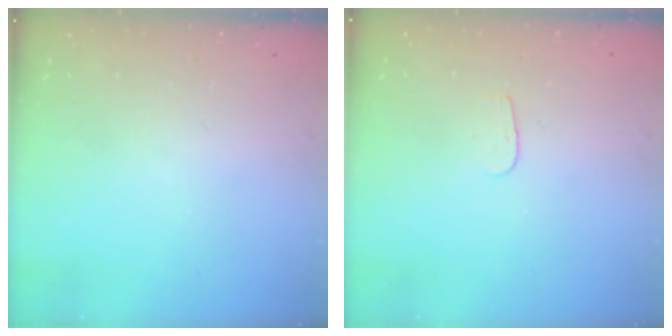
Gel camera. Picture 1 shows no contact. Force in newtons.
{"total": 3.1, "press": 3.1, "slide": 0.2}